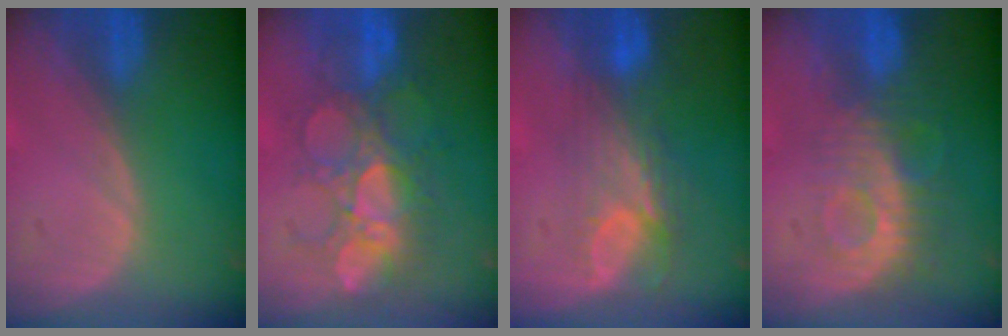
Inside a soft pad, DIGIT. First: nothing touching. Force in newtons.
{"total": 9.0, "press": 8.8, "slide": 1.7}
{"total": 7.4, "press": 6.4, "slide": 3.7}
{"total": 9.2, "press": 8.1, "slide": 4.3}